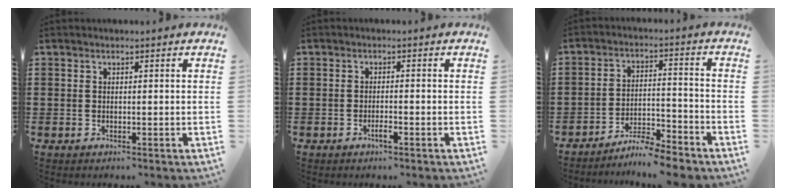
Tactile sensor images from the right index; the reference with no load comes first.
{"total": 1.7, "force": [-1.1, 0.1, 1.3], "torque": [-0.024, -0.005, -0.018]}
{"total": 5.8, "force": [-5.6, 0.1, 1.6], "torque": [-0.036, 0.002, -0.112]}